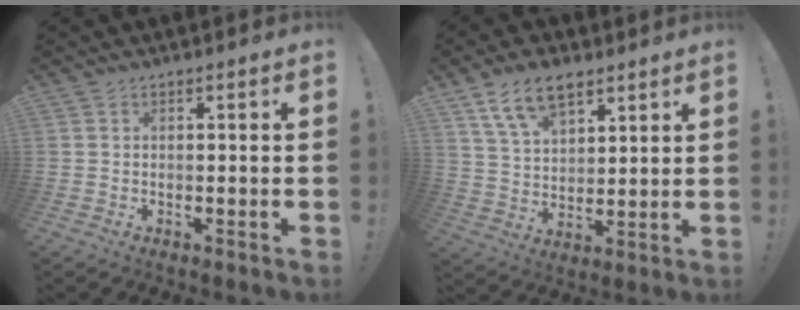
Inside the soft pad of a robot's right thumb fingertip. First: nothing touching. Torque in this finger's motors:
{"motor_torque": [0.10, 0.35, 0.08, 0.33, 0.22]}